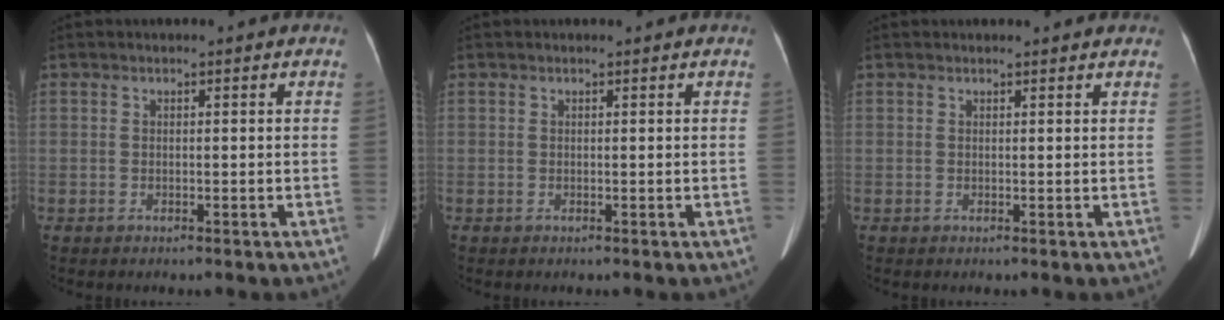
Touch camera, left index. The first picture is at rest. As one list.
[{"total": 0.0}, {"total": 3.3, "force": [3.1, 0.6, 0.8], "torque": [-0.012, 0.019, 0.033]}]